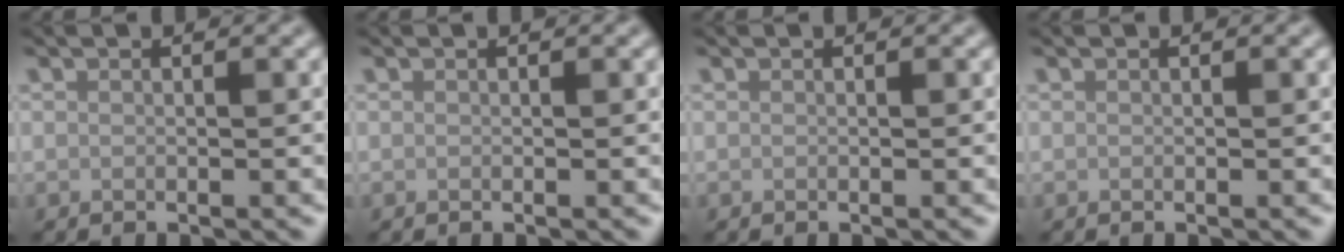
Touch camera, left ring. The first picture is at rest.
{"total": 0.0}
{"total": 0.0}
{"total": 0.0}